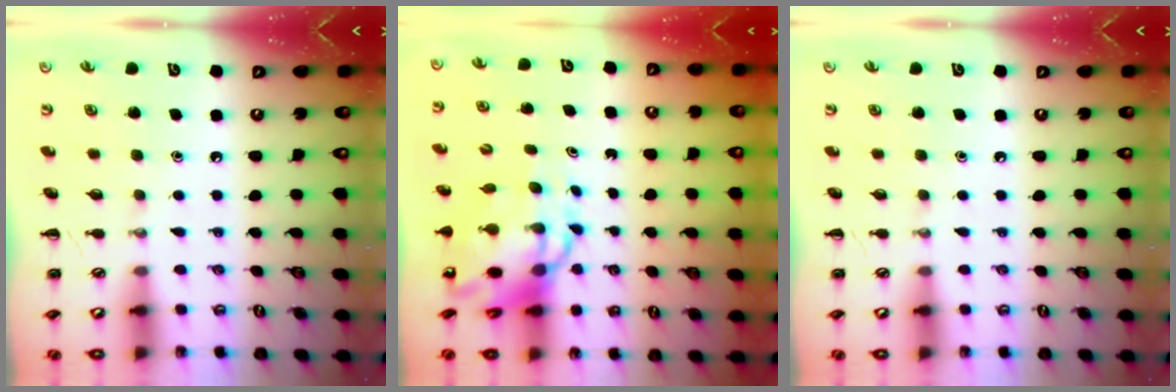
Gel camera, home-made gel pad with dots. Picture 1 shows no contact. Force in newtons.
{"total": 9.8, "press": 9.3, "slide": 2.9}
{"total": 0.0}